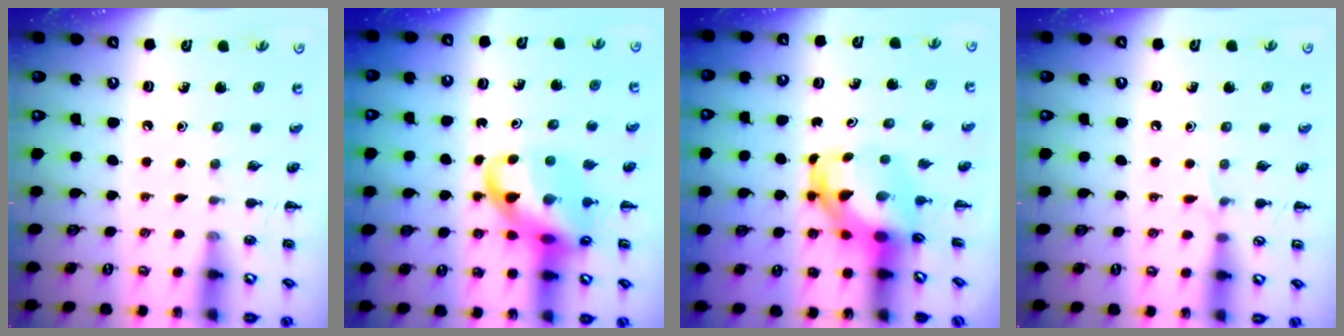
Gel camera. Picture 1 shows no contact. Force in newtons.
{"total": 15.5, "press": 15.0, "slide": 3.8}
{"total": 6.0, "press": 5.9, "slide": 1.2}
{"total": 3.8, "press": 3.5, "slide": 1.4}